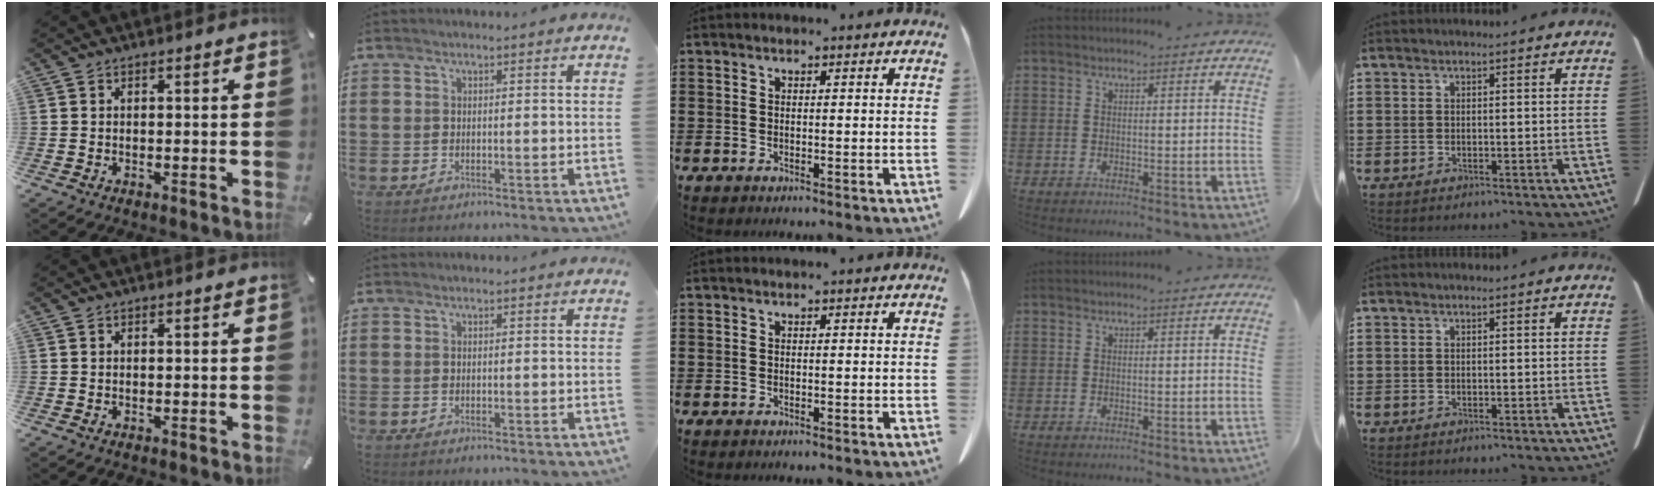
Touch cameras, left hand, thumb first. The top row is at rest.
{}